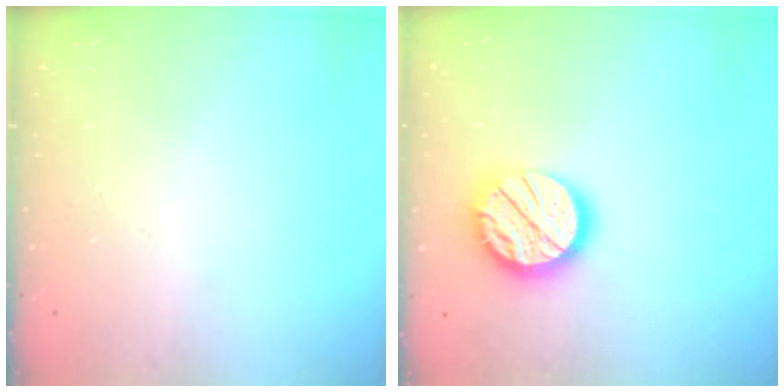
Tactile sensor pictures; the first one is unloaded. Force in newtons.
{"total": 15.1, "press": 15.0, "slide": 1.3}